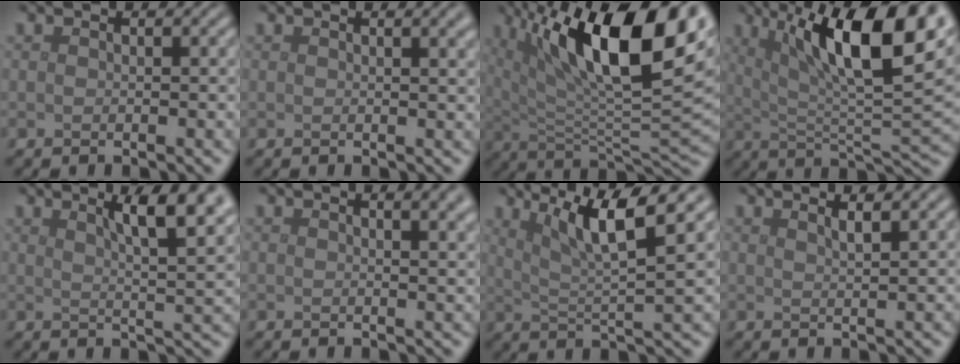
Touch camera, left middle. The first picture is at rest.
{"total": 2.4, "force": [1.2, 0.9, 1.9], "torque": [-0.008, 0.008, 0.013]}
{"total": 15.5, "force": [6.7, 5.2, 13.0], "torque": [-0.207, 0.004, 0.114]}
{"total": 12.9, "force": [5.5, 3.5, 11.1], "torque": [-0.167, 0.007, 0.092]}
{"total": 7.5, "force": [3.8, 2.1, 6.2], "torque": [-0.055, 0.018, 0.046]}
{"total": 3.6, "force": [1.8, 1.5, 2.6], "torque": [-0.009, 0.010, 0.018]}
{"total": 7.0, "force": [3.4, 1.3, 6.0], "torque": [-0.097, 0.006, 0.061]}
{"total": 2.1, "force": [1.4, 0.6, 1.5], "torque": [-0.005, 0.009, 0.005]}